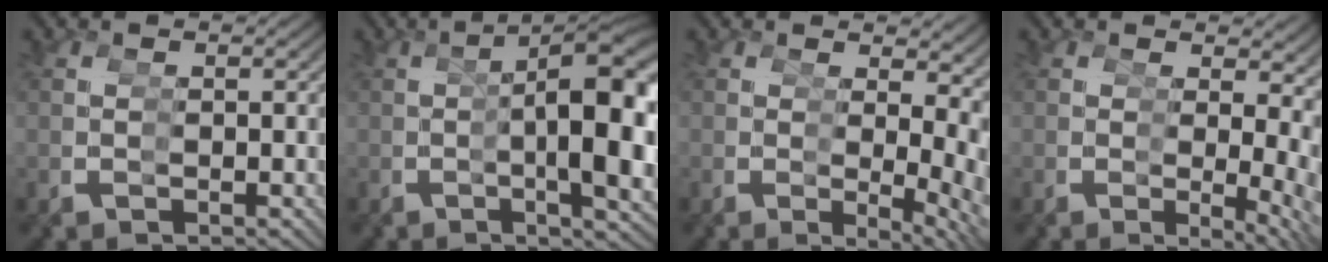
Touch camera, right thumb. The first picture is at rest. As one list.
[{"total": 12.7, "force": [0.2, 5.0, 11.6], "torque": [-0.138, -0.003, -0.002]}, {"total": 5.2, "force": [0.3, 2.3, 4.7], "torque": [-0.041, -0.017, 0.005]}, {"total": 4.7, "force": [0.3, 1.8, 4.3], "torque": [-0.037, -0.016, 0.004]}]